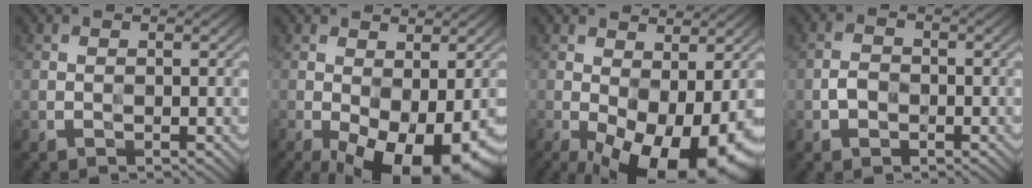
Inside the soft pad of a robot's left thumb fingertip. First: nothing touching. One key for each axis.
{"total": 12.7, "fx": -5.2, "fy": 5.5, "fz": 10.2, "tx": -0.167, "ty": -0.030, "tz": -0.067}
{"total": 15.0, "fx": -5.1, "fy": 6.9, "fz": 12.4, "tx": -0.204, "ty": -0.019, "tz": -0.062}
{"total": 2.1, "fx": -0.9, "fy": 1.6, "fz": 1.1, "tx": -0.023, "ty": 0.003, "tz": -0.022}